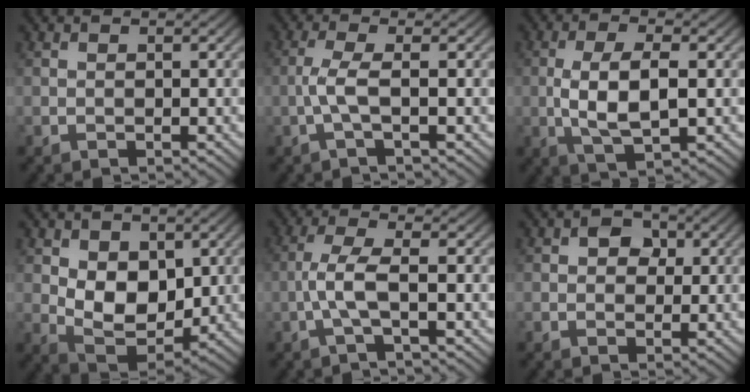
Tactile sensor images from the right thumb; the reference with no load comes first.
{"total": 3.0, "force": [-0.7, 0.3, 2.9], "torque": [-0.066, 0.008, -0.023]}
{"total": 7.2, "force": [-0.5, 2.8, 6.6], "torque": [-0.136, 0.001, -0.010]}
{"total": 8.4, "force": [1.2, 5.6, 6.1], "torque": [-0.124, -0.014, 0.024]}
{"total": 4.1, "force": [-1.0, 0.6, 3.9], "torque": [-0.085, 0.013, -0.031]}
{"total": 2.8, "force": [0.6, 2.2, 1.6], "torque": [-0.027, 0.002, 0.003]}